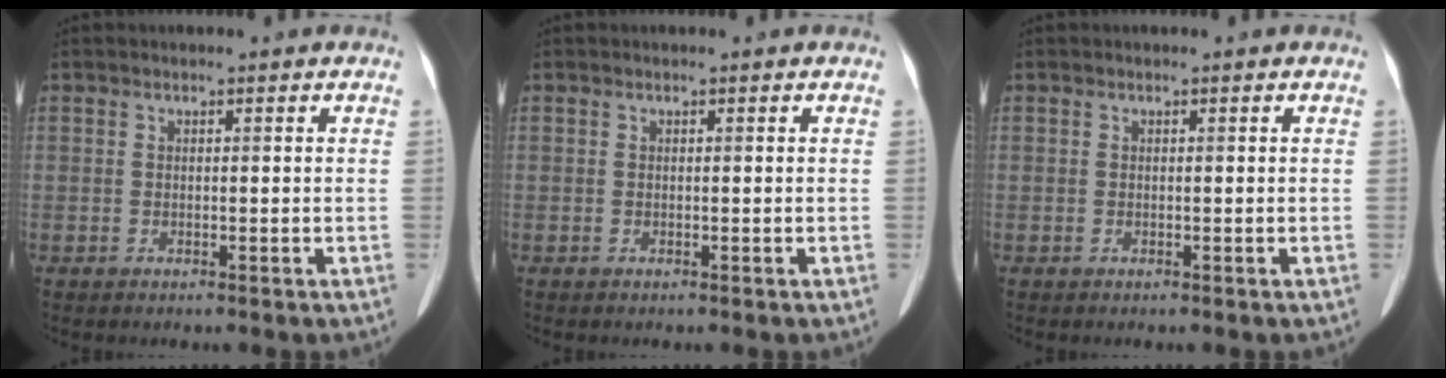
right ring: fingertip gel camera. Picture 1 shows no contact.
{"total": 0.0}
{"total": 0.0}